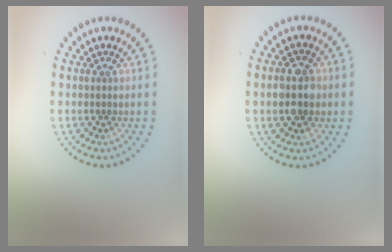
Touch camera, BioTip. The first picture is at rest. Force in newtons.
{"total": 3.4, "press": 3.4, "slide": 0.2}